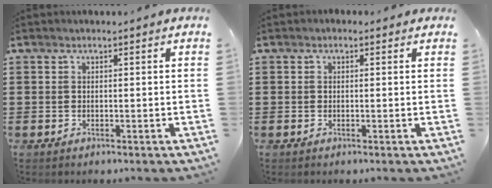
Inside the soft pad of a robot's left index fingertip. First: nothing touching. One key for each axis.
{"total": 0.6, "fx": -0.1, "fy": 0.5, "fz": 0.3, "tx": -0.007, "ty": 0.003, "tz": -0.002}